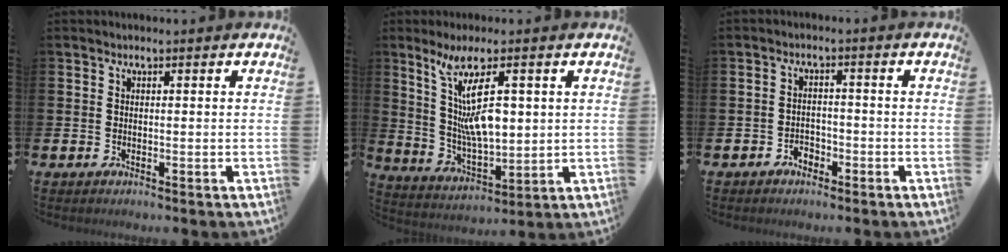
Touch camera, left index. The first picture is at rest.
{"total": 9.8, "force": [4.0, 3.0, 8.5], "torque": [-0.165, -0.002, 0.068]}
{"total": 1.9, "force": [-1.6, 1.0, 0.3], "torque": [-0.015, 0.005, -0.033]}